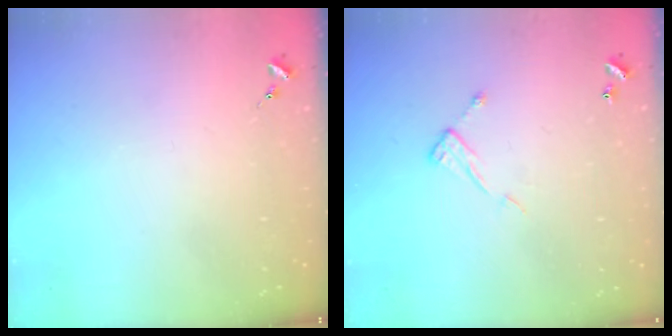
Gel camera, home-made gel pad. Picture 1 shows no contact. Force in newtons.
{"total": 7.3, "press": 7.3, "slide": 0.4}